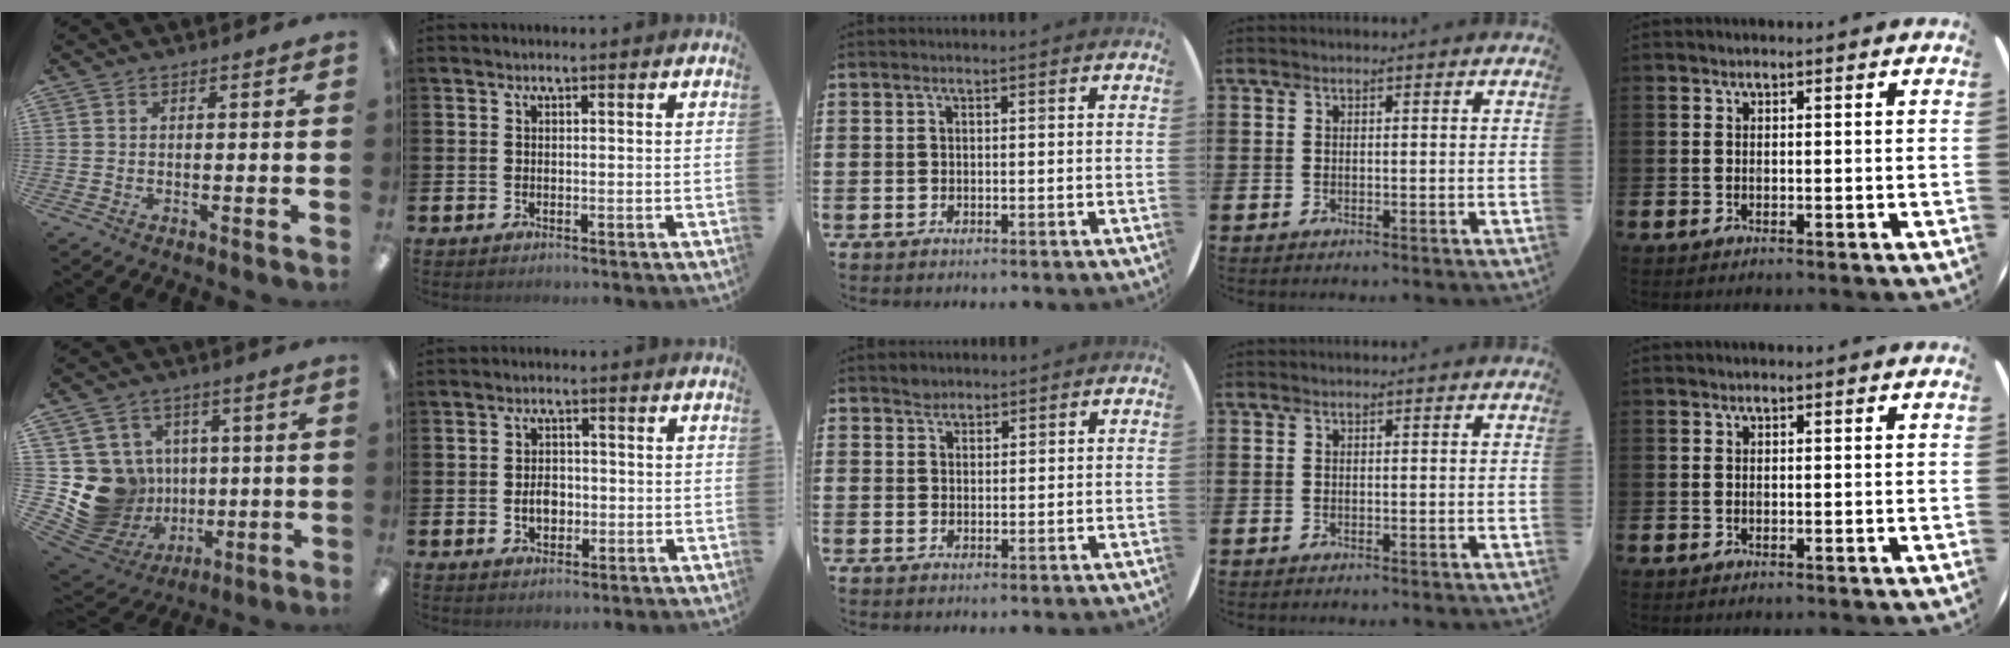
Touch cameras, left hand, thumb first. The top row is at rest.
{"thumb": {"total": 15.0, "force": [-0.5, 14.5, 3.7], "torque": [-0.100, -0.007, 0.029]}, "index": {"total": 3.1, "force": [-0.5, 2.2, 2.1], "torque": [-0.024, -0.003, -0.015]}, "middle": {"total": 1.7, "force": [1.5, 0.7, -0.1], "torque": [0.010, -0.001, 0.028]}}